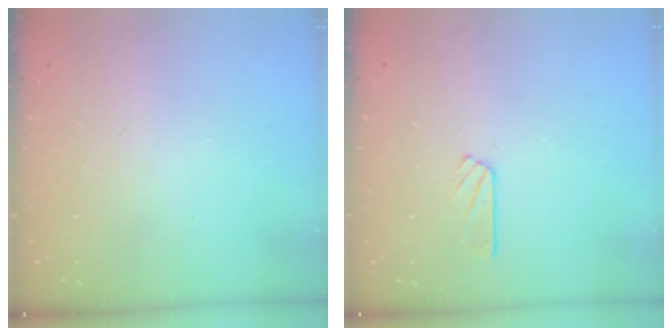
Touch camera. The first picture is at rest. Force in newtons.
{"total": 3.6, "press": 3.6, "slide": 0.4}